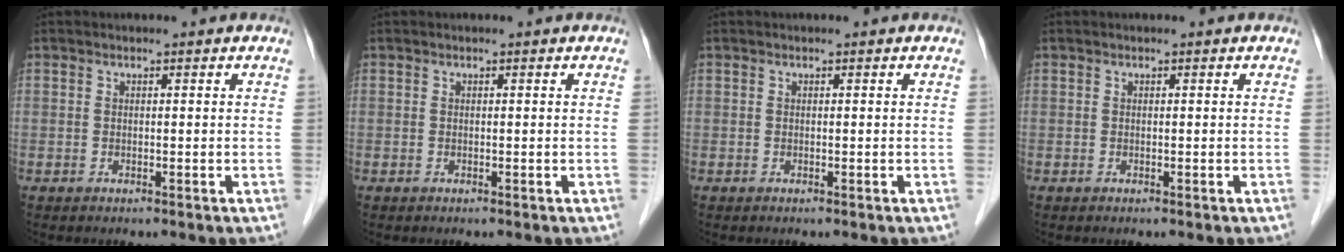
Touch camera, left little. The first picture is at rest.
{"total": 0.0}
{"total": 0.0}
{"total": 0.0}